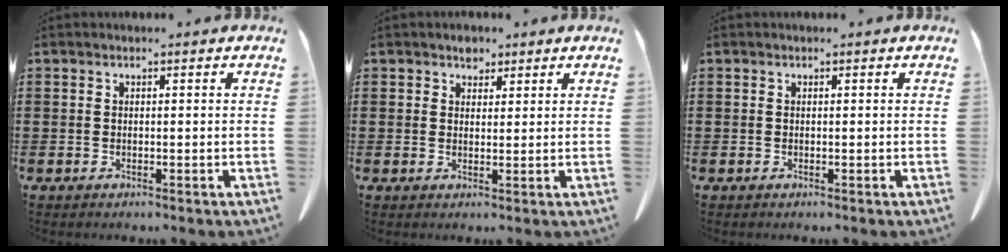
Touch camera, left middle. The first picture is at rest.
{"total": 2.4, "force": [1.9, 1.4, 0.5], "torque": [-0.008, 0.002, 0.036]}
{"total": 0.0}